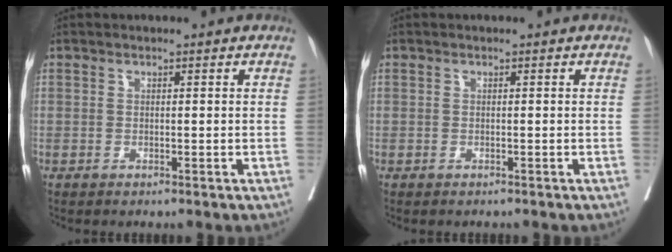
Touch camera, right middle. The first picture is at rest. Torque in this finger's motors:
{"motor_torque": [0.27, -0.49, 0.07, 0.04]}